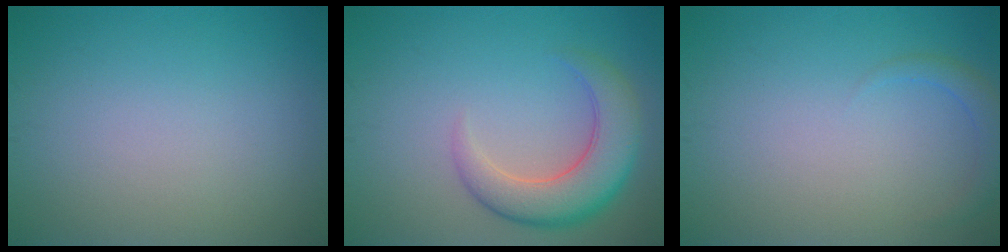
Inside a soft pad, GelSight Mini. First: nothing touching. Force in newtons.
{"total": 5.7, "press": 5.7, "slide": 0.3}
{"total": 1.5, "press": 1.5, "slide": 0.1}